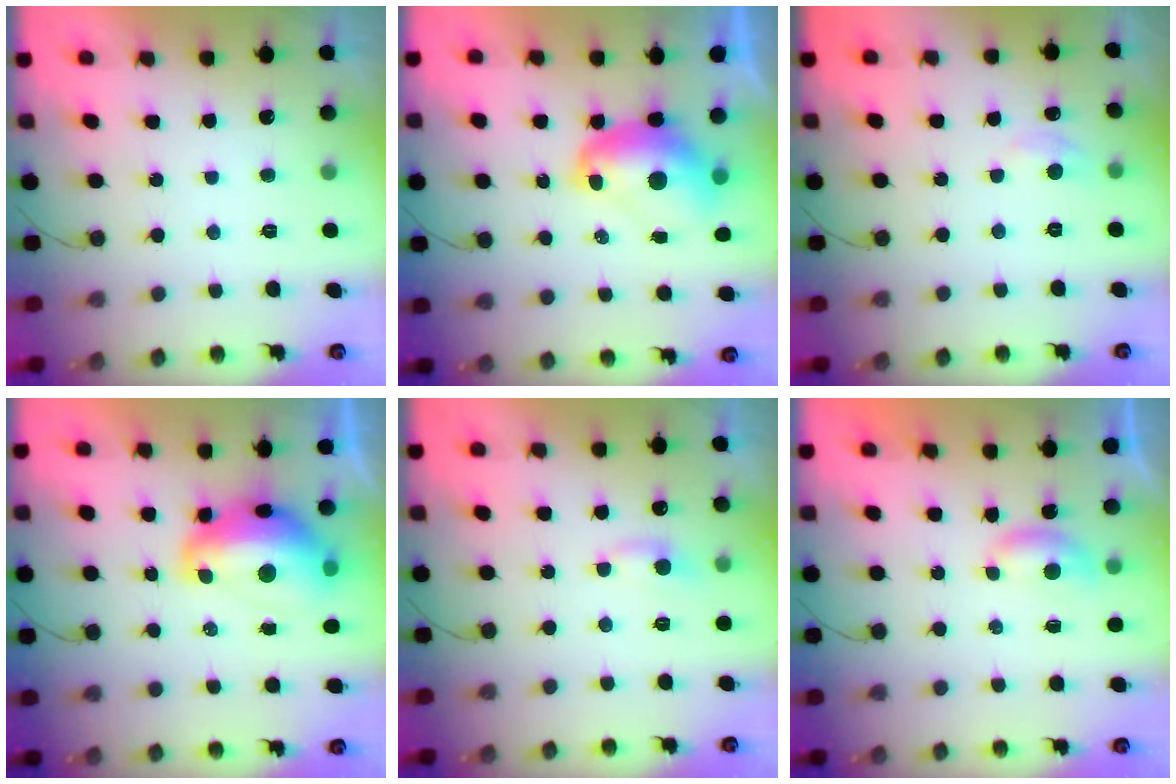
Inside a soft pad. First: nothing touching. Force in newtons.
{"total": 10.1, "press": 10.0, "slide": 1.1}
{"total": 5.4, "press": 5.3, "slide": 0.7}
{"total": 14.6, "press": 14.5, "slide": 1.6}
{"total": 4.3, "press": 4.2, "slide": 0.7}
{"total": 3.6, "press": 3.6, "slide": 0.4}